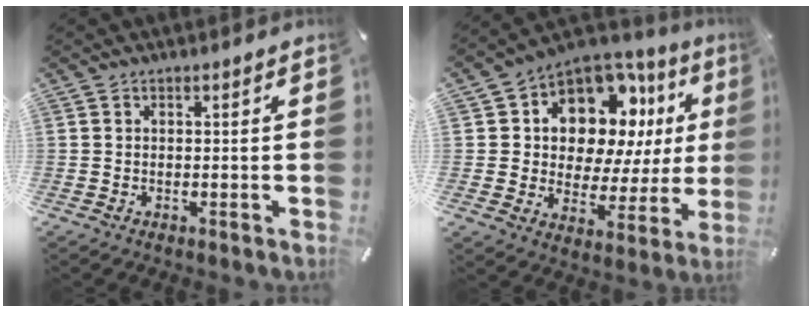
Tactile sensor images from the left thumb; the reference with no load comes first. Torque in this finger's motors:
{"motor_torque": [2.51, 2.49, 1.61, -1.12, 0.24]}